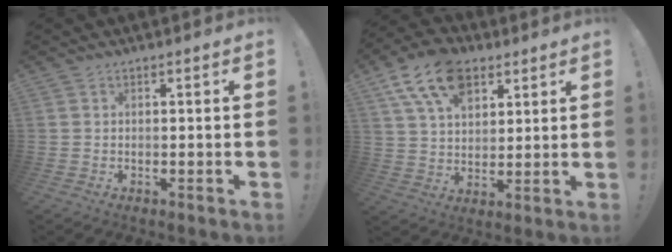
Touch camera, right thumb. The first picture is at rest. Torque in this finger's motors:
{"motor_torque": [1.19, 1.29, 1.20, 0.64, 0.13]}